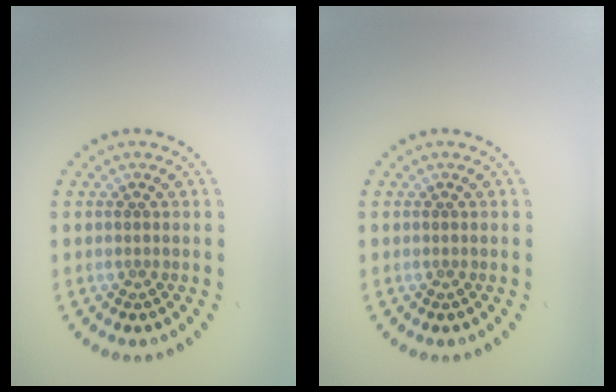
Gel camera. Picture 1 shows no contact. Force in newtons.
{"total": 0.0}